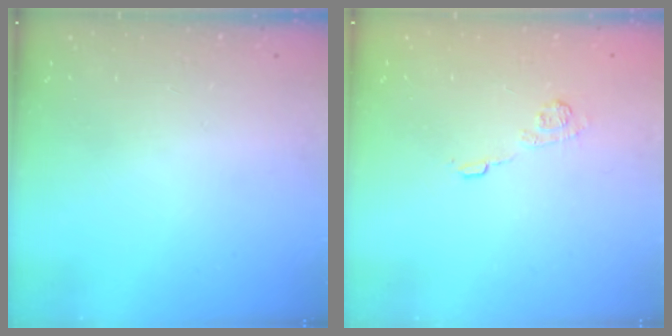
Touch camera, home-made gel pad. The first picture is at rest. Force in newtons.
{"total": 9.2, "press": 9.2, "slide": 0.8}